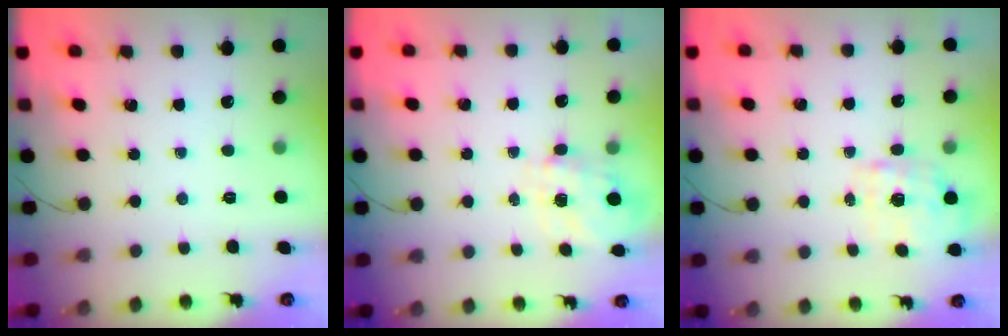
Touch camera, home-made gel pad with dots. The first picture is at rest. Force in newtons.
{"total": 8.7, "press": 8.7, "slide": 0.9}
{"total": 1.8, "press": 1.7, "slide": 0.5}